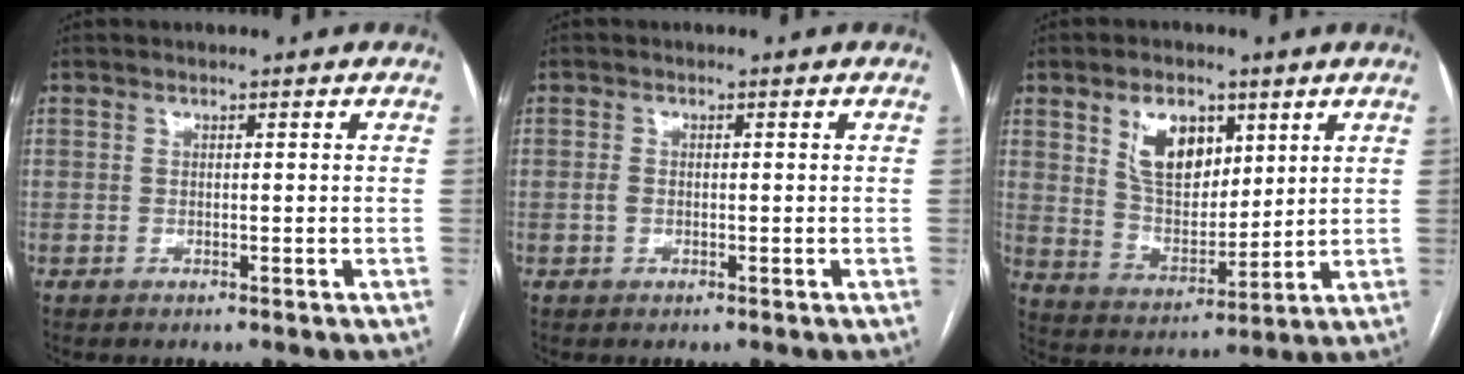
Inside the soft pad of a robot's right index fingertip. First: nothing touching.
{"total": 1.3, "force": [-0.2, 0.9, 0.9], "torque": [-0.020, 0.003, -0.002]}
{"total": 10.2, "force": [4.8, 5.8, 6.9], "torque": [-0.130, 0.011, 0.096]}